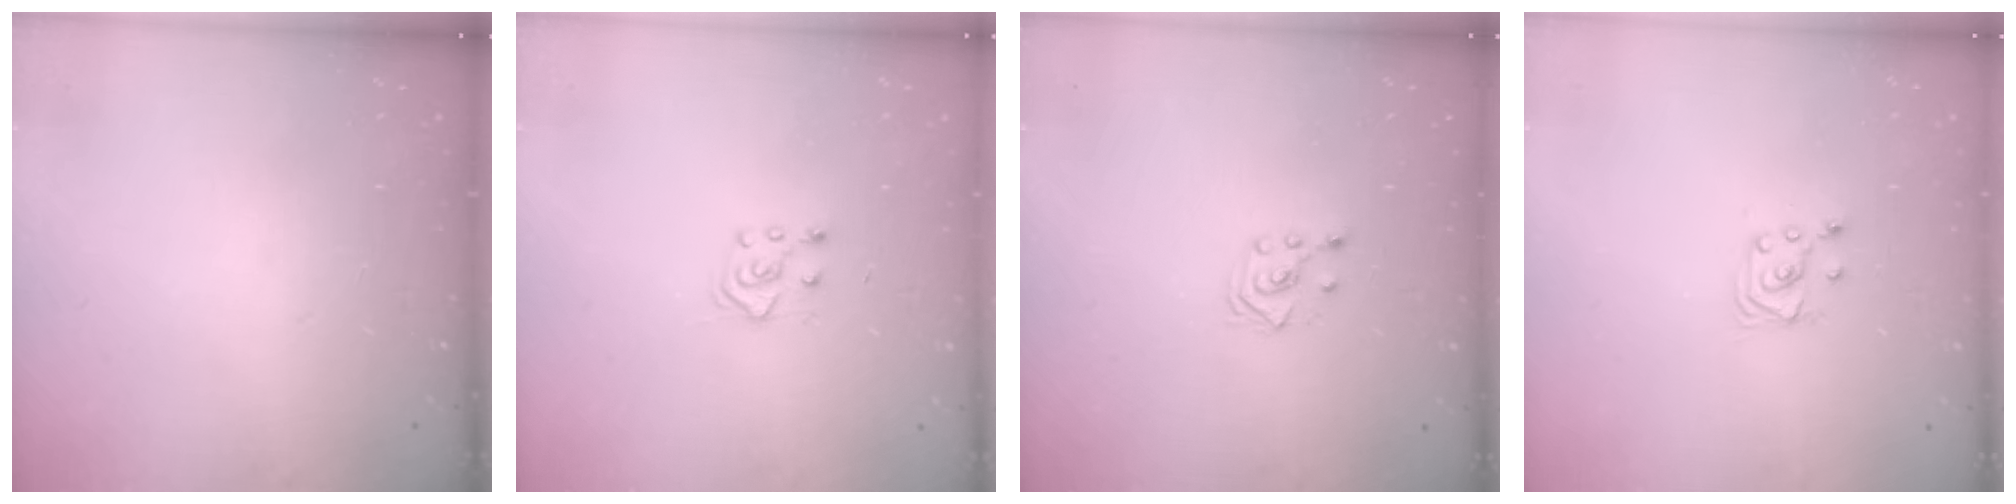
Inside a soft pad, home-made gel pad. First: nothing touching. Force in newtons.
{"total": 4.8, "press": 4.7, "slide": 0.7}
{"total": 3.7, "press": 3.7, "slide": 0.7}
{"total": 3.5, "press": 3.5, "slide": 0.4}